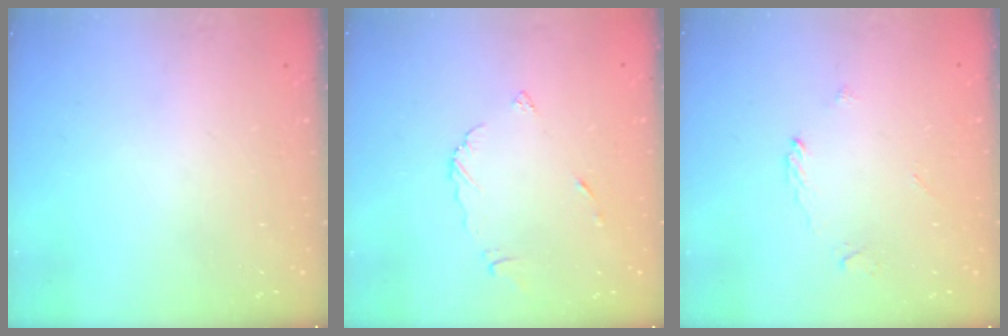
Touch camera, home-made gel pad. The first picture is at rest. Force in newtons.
{"total": 4.8, "press": 4.7, "slide": 0.4}
{"total": 2.2, "press": 2.2, "slide": 0.3}